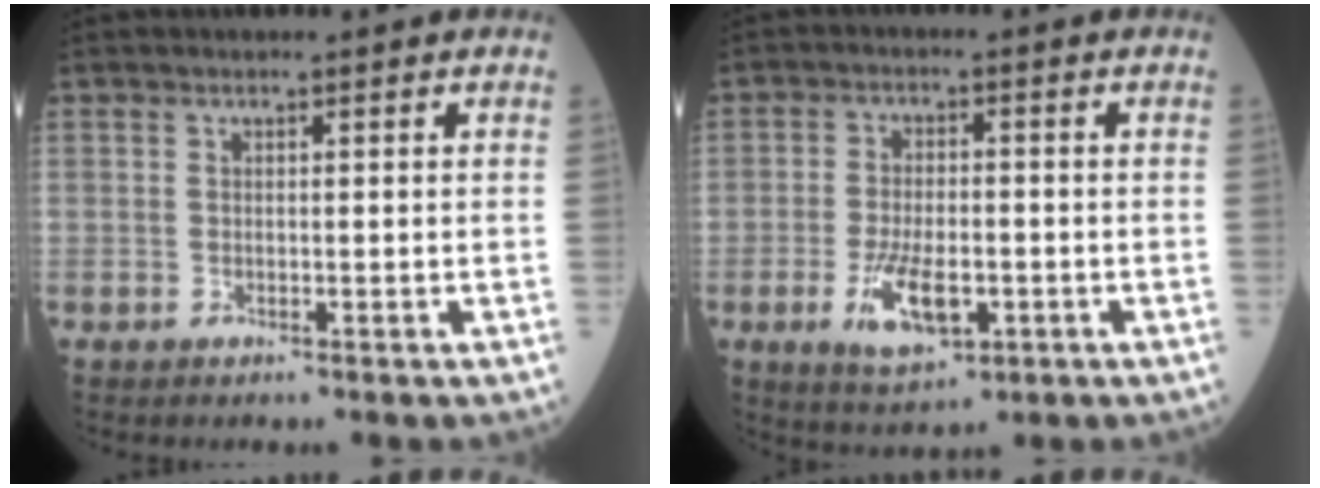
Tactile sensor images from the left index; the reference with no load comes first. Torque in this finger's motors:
{"motor_torque": [1.37, 0.68, 0.55, 0.08]}